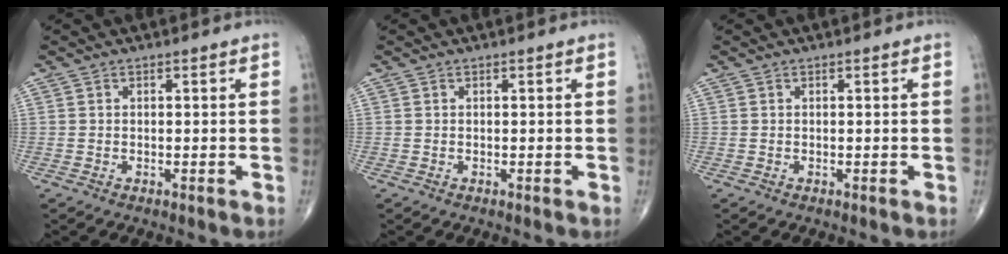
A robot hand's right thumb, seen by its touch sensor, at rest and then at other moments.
{"total": 0.0}
{"total": 0.0}